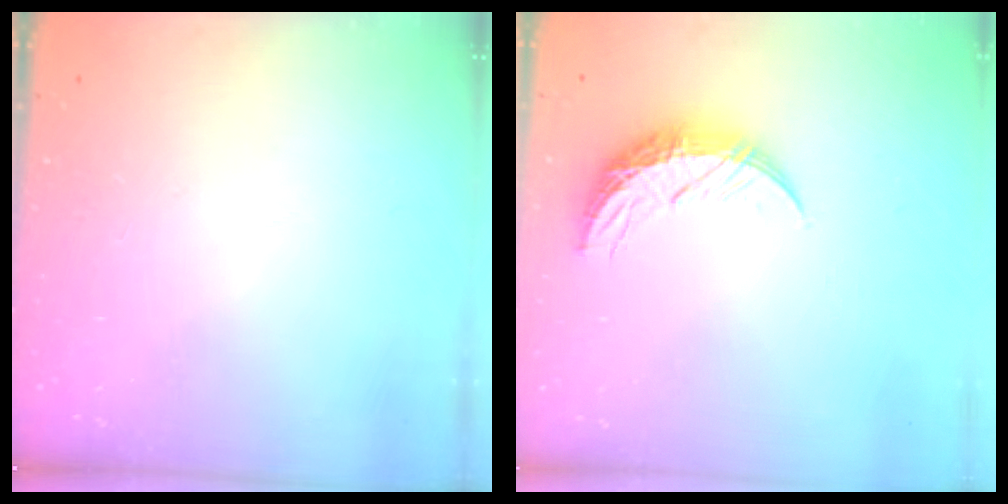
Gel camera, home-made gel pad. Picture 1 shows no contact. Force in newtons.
{"total": 9.3, "press": 9.3, "slide": 0.7}